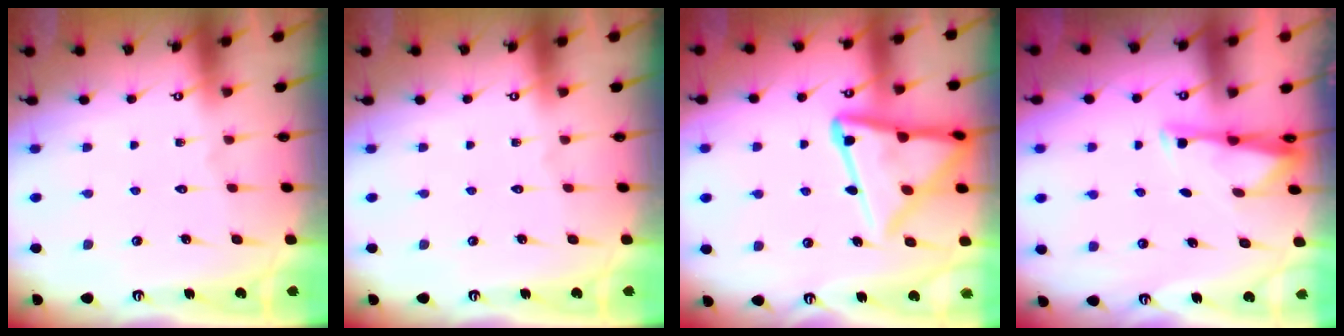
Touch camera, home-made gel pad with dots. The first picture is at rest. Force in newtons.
{"total": 0.0}
{"total": 18.2, "press": 18.1, "slide": 1.8}
{"total": 3.3, "press": 3.2, "slide": 0.4}